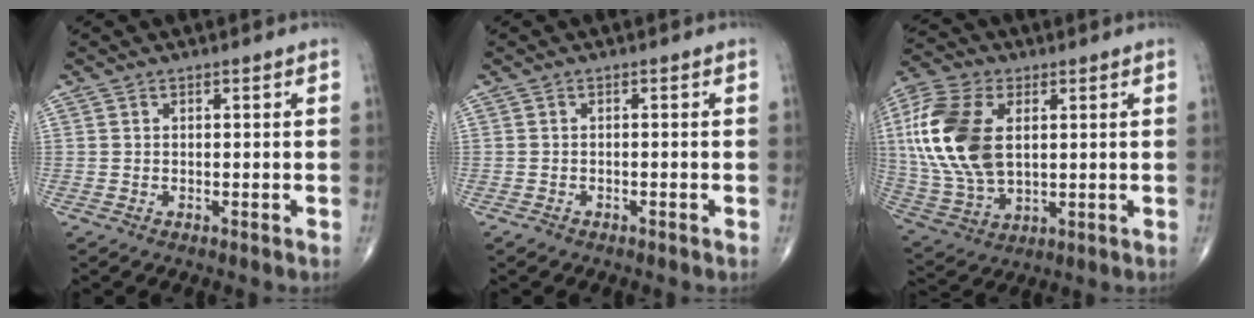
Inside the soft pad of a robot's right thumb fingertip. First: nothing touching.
{"total": 0.8, "force": [-0.7, 0.2, 0.4], "torque": [-0.006, 0.001, -0.015]}
{"total": 19.1, "force": [3.3, 11.3, 15.1], "torque": [-0.326, -0.007, 0.063]}